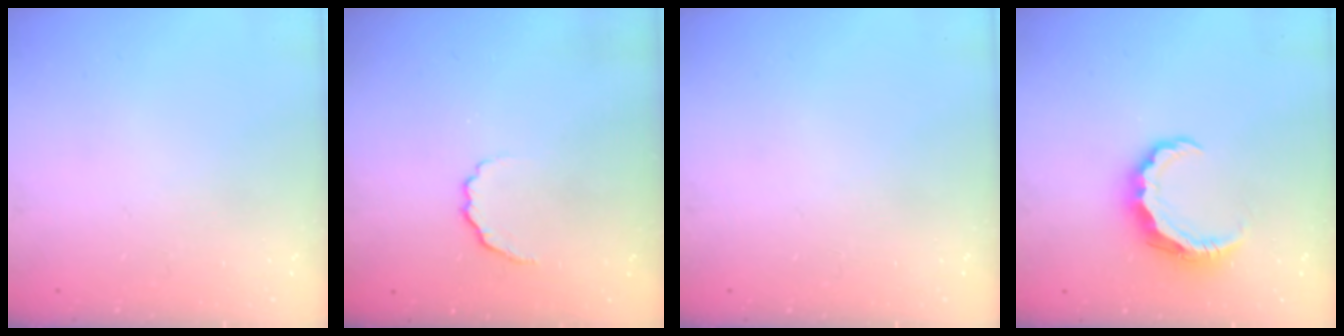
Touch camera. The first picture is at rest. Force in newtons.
{"total": 3.6, "press": 3.5, "slide": 0.9}
{"total": 0.0}
{"total": 8.3, "press": 8.3, "slide": 1.0}